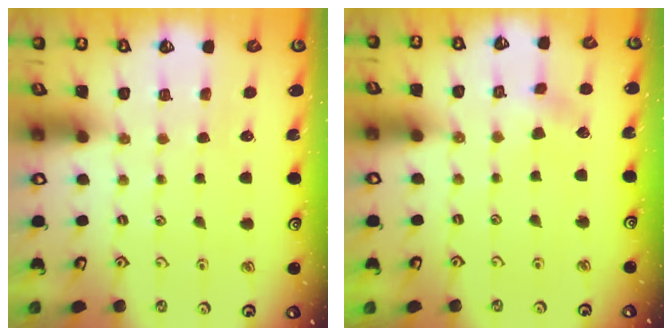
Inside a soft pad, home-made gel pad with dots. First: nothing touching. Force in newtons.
{"total": 3.6, "press": 3.5, "slide": 0.5}